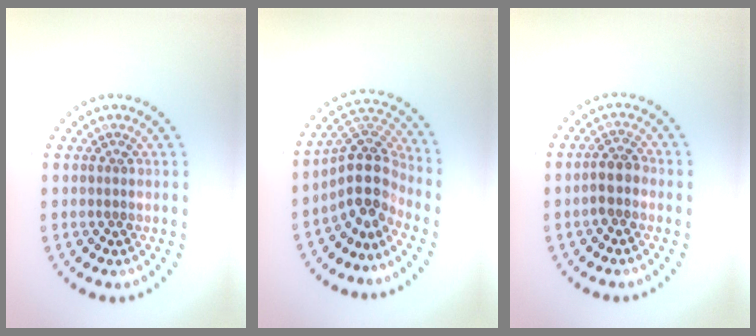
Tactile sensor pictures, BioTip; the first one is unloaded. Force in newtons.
{"total": 4.7, "press": 3.6, "slide": 3.0}
{"total": 2.0, "press": 1.8, "slide": 0.9}